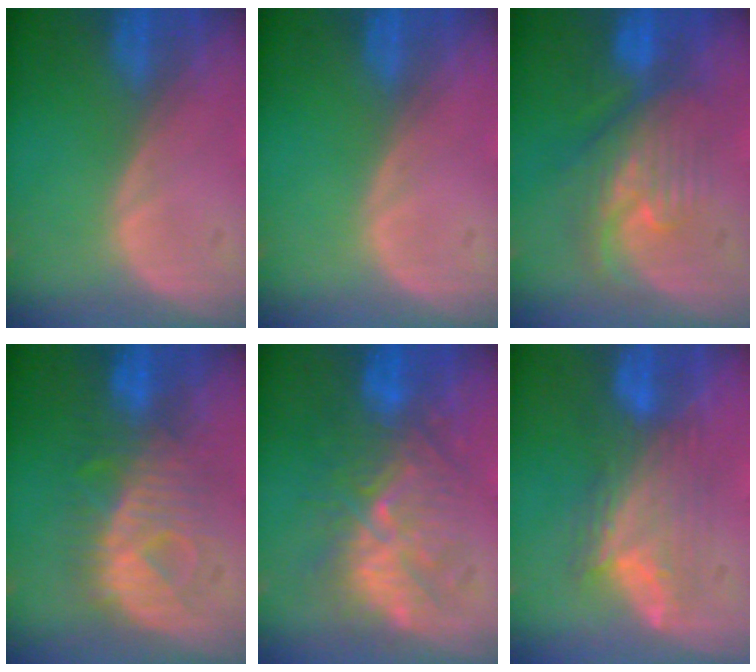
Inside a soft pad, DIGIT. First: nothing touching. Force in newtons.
{"total": 0.0}
{"total": 8.0, "press": 7.2, "slide": 3.3}
{"total": 8.2, "press": 8.0, "slide": 1.5}
{"total": 9.2, "press": 9.0, "slide": 2.1}
{"total": 7.4, "press": 7.1, "slide": 1.9}